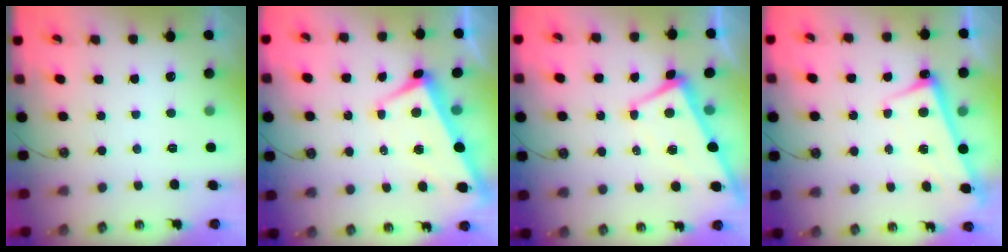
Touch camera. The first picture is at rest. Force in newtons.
{"total": 1.7, "press": 1.4, "slide": 1.0}
{"total": 2.4, "press": 2.4, "slide": 0.3}
{"total": 2.8, "press": 2.6, "slide": 1.0}